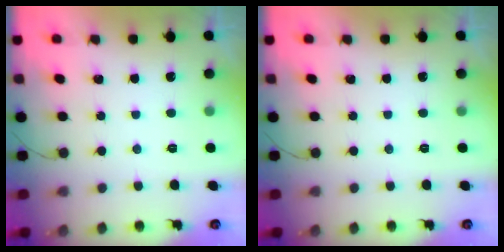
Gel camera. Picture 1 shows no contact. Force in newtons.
{"total": 0.0}